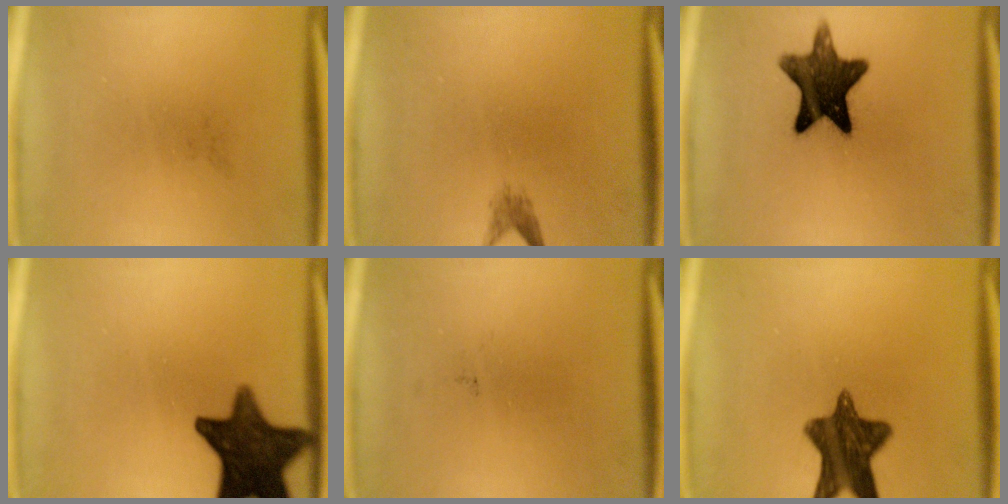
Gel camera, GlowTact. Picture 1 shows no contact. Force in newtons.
{"total": 1.4}
{"total": 13.1}
{"total": 14.8}
{"total": 0.0}
{"total": 11.6}